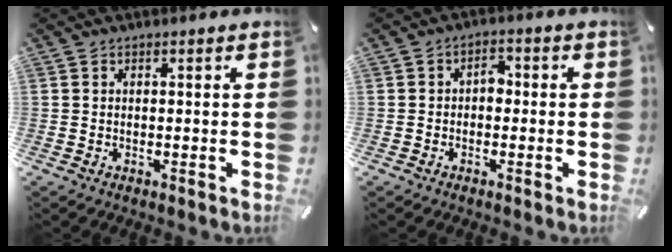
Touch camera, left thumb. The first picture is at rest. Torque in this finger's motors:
{"motor_torque": [0.37, 0.32, 0.18, -0.08, 0.00]}